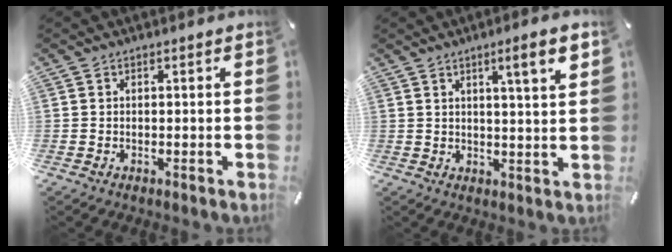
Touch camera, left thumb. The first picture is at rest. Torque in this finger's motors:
{"motor_torque": [1.22, 1.03, 0.60, -0.67, 0.29]}